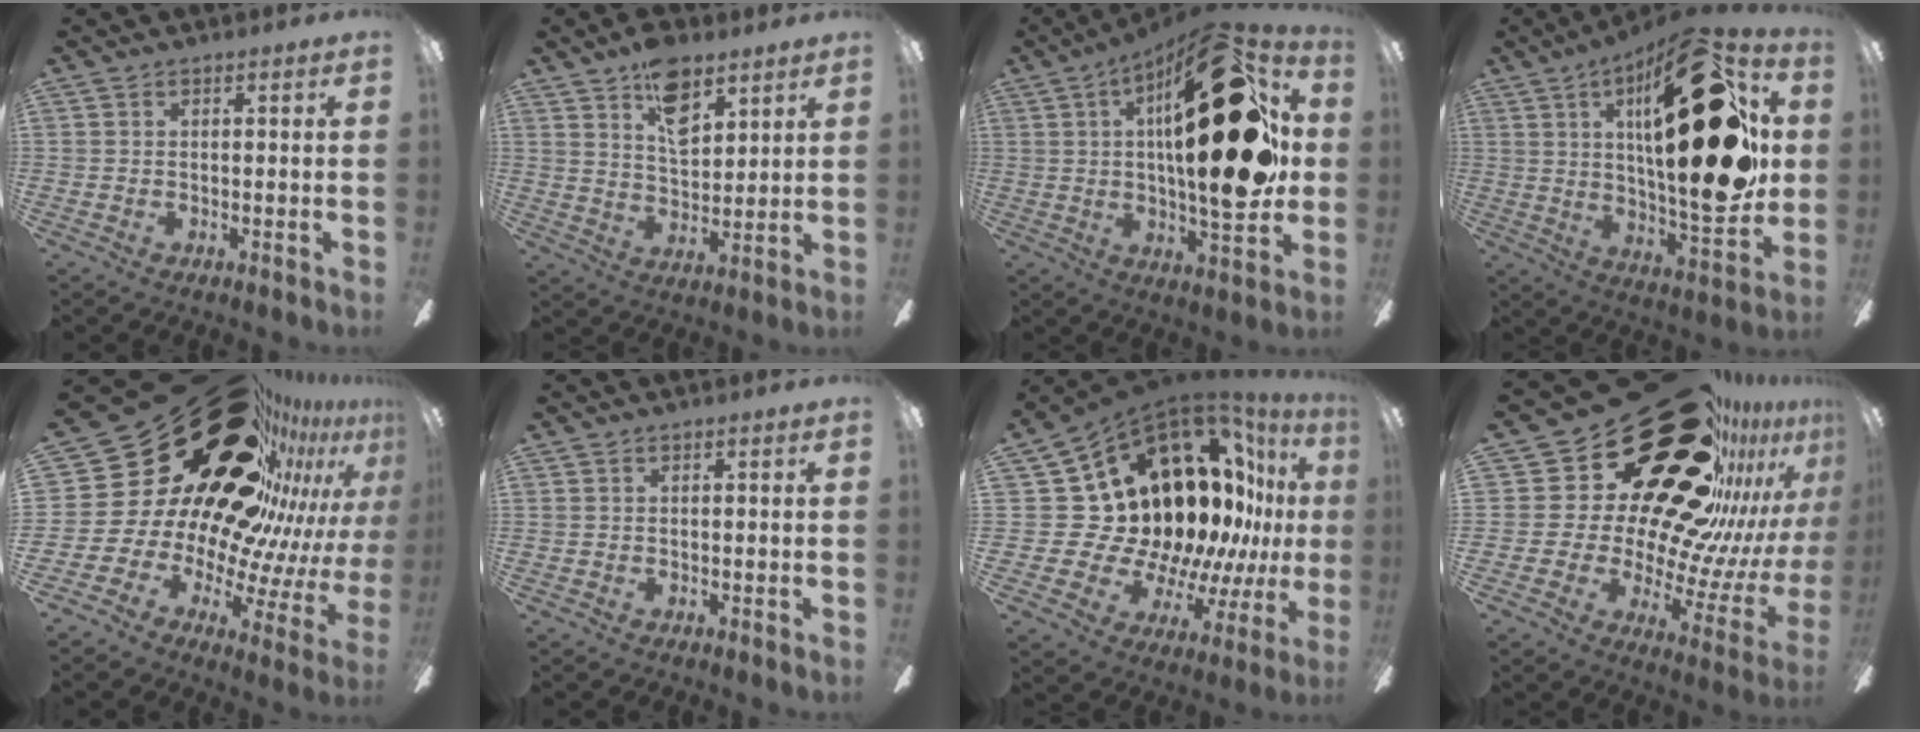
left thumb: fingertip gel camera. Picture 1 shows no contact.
{"total": 10.8, "force": [6.6, 5.6, 6.5], "torque": [-0.092, -0.026, 0.117]}
{"total": 31.8, "force": [6.6, 11.5, 29.0], "torque": [-0.436, -0.029, 0.099]}
{"total": 34.2, "force": [8.9, 13.0, 30.3], "torque": [-0.464, -0.045, 0.139]}
{"total": 37.1, "force": [22.1, 19.9, 22.2], "torque": [-0.304, -0.216, 0.455]}
{"total": 0.0}
{"total": 23.0, "force": [7.0, 17.0, 13.9], "torque": [-0.198, -0.122, 0.193]}
{"total": 36.0, "force": [23.1, 17.7, 21.2], "torque": [-0.273, -0.195, 0.456]}